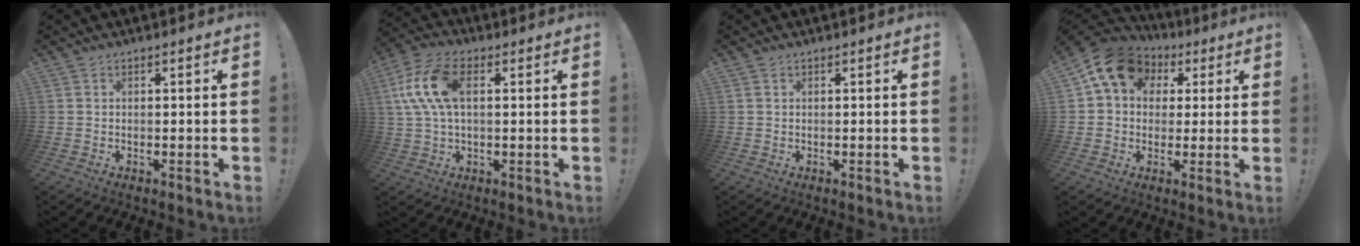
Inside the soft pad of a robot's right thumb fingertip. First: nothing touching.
{"total": 13.1, "force": [2.6, 7.2, 10.7], "torque": [-0.221, 0.007, 0.049]}
{"total": 0.6, "force": [0.3, 0.4, 0.2], "torque": [-0.013, 0.004, 0.008]}
{"total": 12.4, "force": [5.0, 9.5, 6.3], "torque": [-0.093, -0.014, 0.098]}